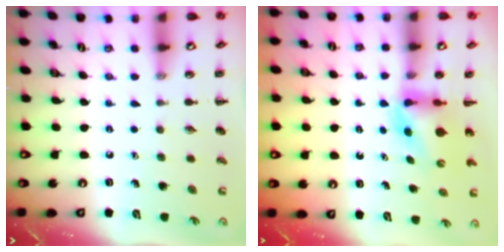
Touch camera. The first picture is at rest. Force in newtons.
{"total": 4.1, "press": 3.9, "slide": 1.2}